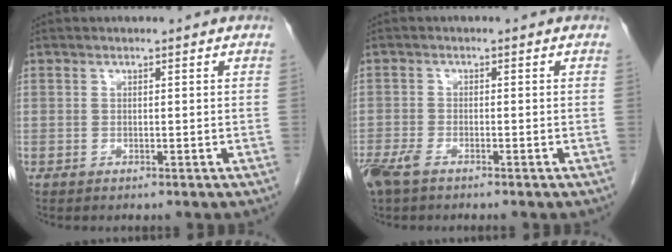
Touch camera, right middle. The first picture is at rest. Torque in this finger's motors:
{"motor_torque": [0.24, -0.12, 0.05, 0.03]}